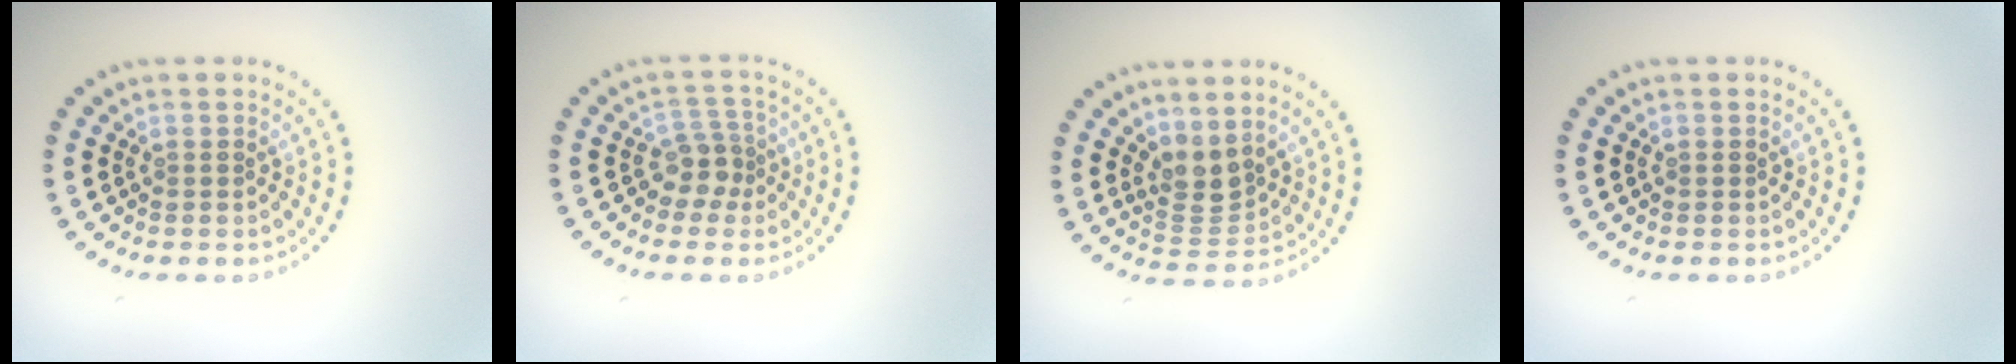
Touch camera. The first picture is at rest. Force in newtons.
{"total": 2.4, "press": 1.9, "slide": 1.6}
{"total": 2.7, "press": 2.1, "slide": 1.7}
{"total": 0.0}